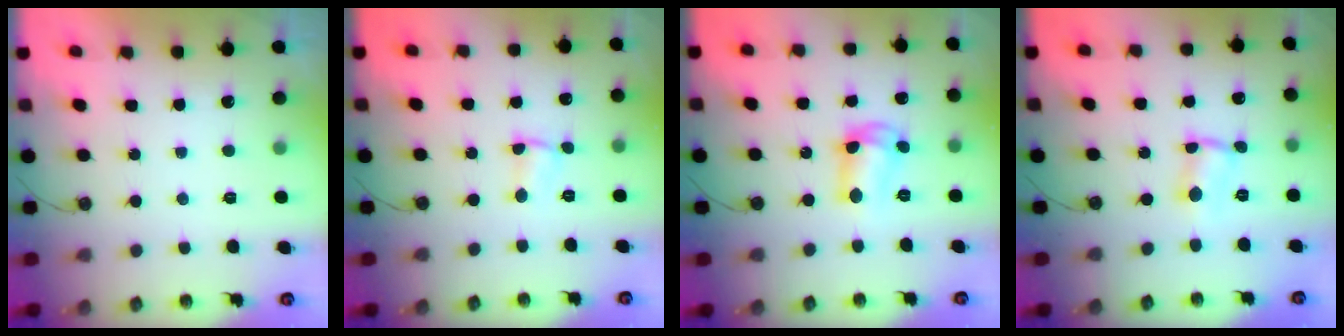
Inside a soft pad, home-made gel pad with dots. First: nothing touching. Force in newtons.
{"total": 3.8, "press": 1.6, "slide": 3.4}
{"total": 9.5, "press": 9.5, "slide": 0.4}
{"total": 2.9, "press": 1.3, "slide": 2.6}